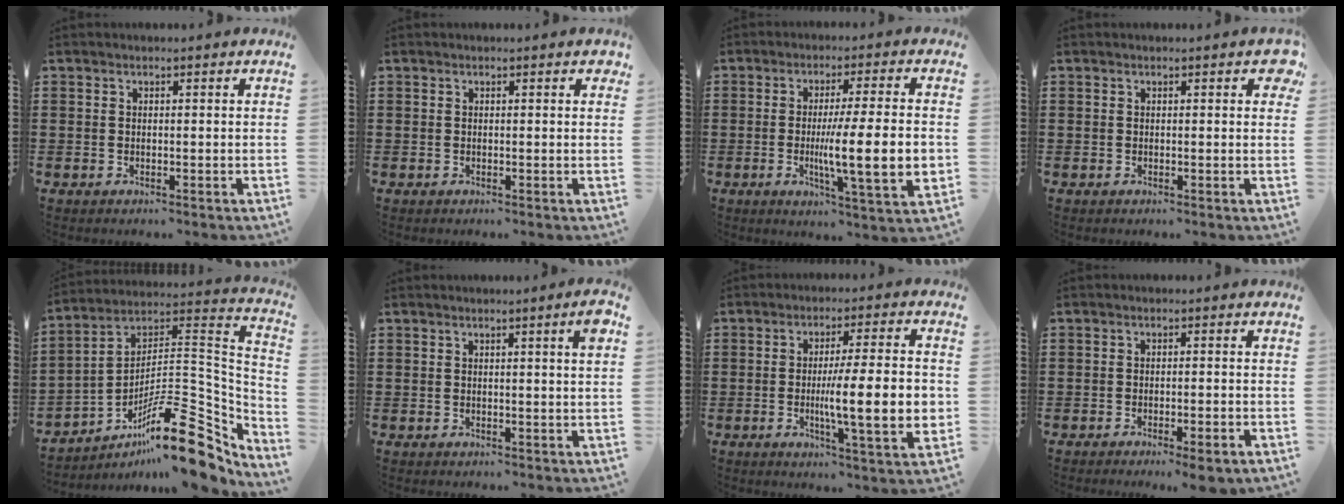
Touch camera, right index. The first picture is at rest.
{"total": 0.0}
{"total": 11.4, "force": [-1.2, 1.0, 11.2], "torque": [-0.188, -0.018, -0.026]}
{"total": 0.8, "force": [0.3, 0.6, 0.6], "torque": [0.004, 0.001, 0.000]}
{"total": 17.9, "force": [-11.1, 5.3, 13.0], "torque": [-0.189, 0.035, -0.191]}
{"total": 2.4, "force": [1.0, -0.3, 2.1], "torque": [-0.033, -0.005, 0.015]}
{"total": 12.0, "force": [-1.4, 1.7, 11.8], "torque": [-0.197, -0.011, -0.029]}
{"total": 2.0, "force": [-1.6, -0.1, 1.2], "torque": [-0.020, 0.001, -0.030]}